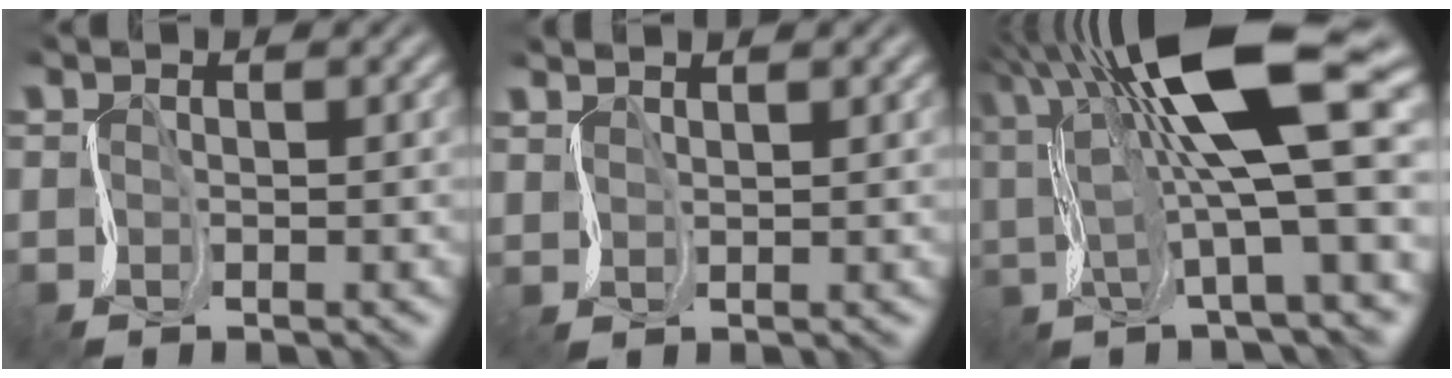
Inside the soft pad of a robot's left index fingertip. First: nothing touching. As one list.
[{"total": 2.2, "force": [2.0, -0.6, -0.6], "torque": [-0.002, -0.002, 0.033]}, {"total": 14.5, "force": [5.2, 3.0, 13.2], "torque": [-0.230, 0.012, 0.093]}]